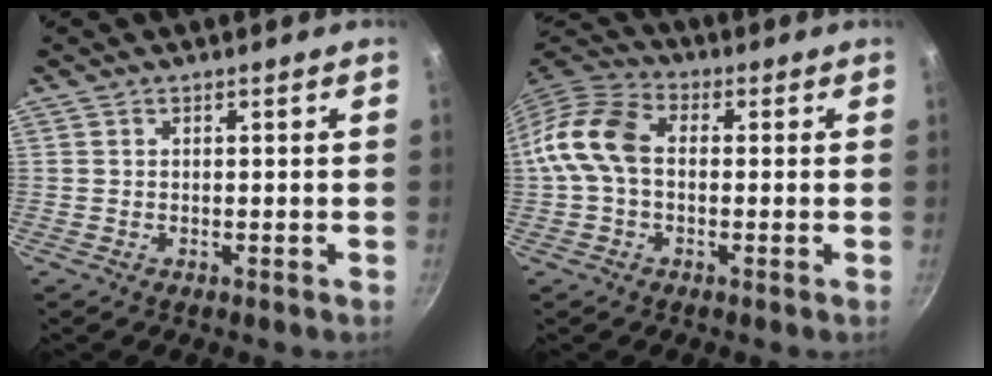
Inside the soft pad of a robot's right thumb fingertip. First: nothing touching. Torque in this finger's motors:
{"motor_torque": [0.14, 2.00, 0.70, -0.64, 0.32]}